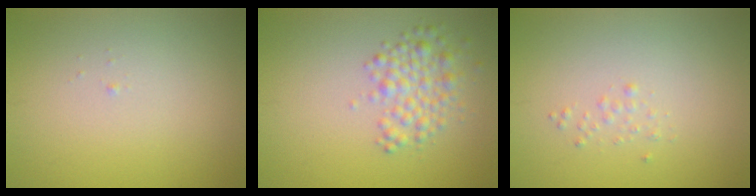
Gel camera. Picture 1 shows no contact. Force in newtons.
{"total": 2.9, "press": 2.9, "slide": 0.1}
{"total": 0.5, "press": 0.5, "slide": 0.0}